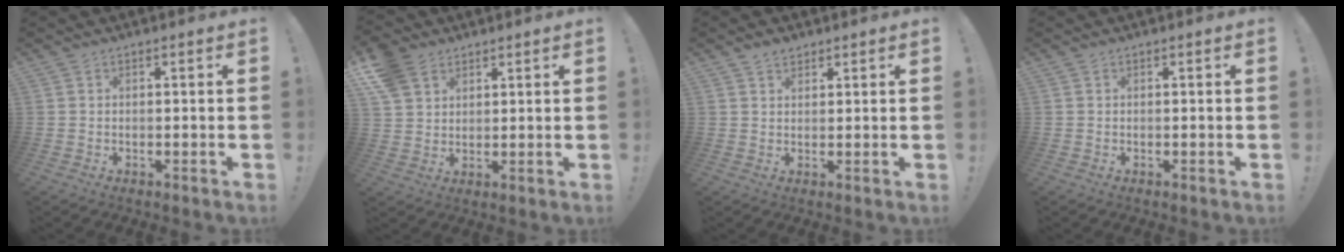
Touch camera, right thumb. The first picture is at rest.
{"total": 8.4, "force": [5.2, 5.8, 3.1], "torque": [-0.072, -0.019, 0.106]}
{"total": 2.6, "force": [2.1, 1.4, 0.7], "torque": [-0.008, -0.012, 0.037]}
{"total": 0.0}